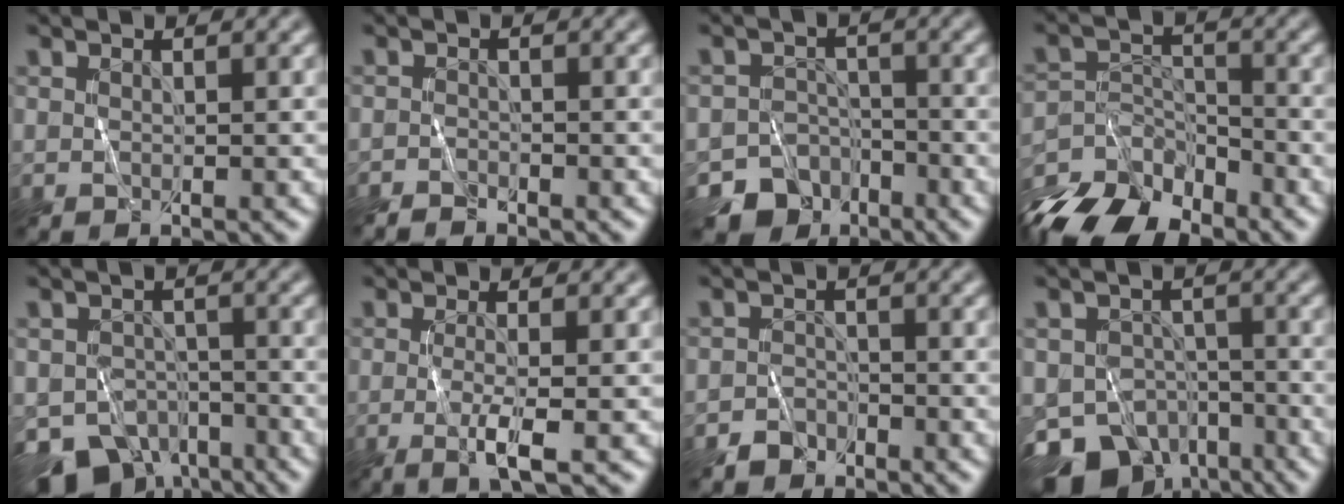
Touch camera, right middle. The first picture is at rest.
{"total": 1.3, "force": [-1.3, 0.1, 0.1], "torque": [-0.001, 0.000, -0.027]}
{"total": 6.5, "force": [-4.6, 4.5, 0.6], "torque": [0.020, -0.008, -0.071]}
{"total": 9.4, "force": [-7.8, 4.0, 3.5], "torque": [-0.063, -0.014, -0.139]}
{"total": 7.8, "force": [-5.3, 4.8, 3.3], "torque": [-0.060, -0.029, -0.081]}
{"total": 2.6, "force": [-0.8, 0.2, 2.5], "torque": [-0.054, -0.009, -0.018]}
{"total": 1.8, "force": [-1.5, 1.0, -0.1], "torque": [0.009, 0.007, -0.031]}
{"total": 9.8, "force": [-6.4, 6.2, 4.1], "torque": [-0.068, -0.026, -0.097]}